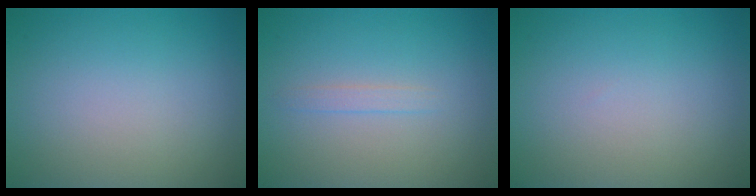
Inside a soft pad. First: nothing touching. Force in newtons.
{"total": 0.9, "press": 0.9, "slide": 0.0}
{"total": 0.0}